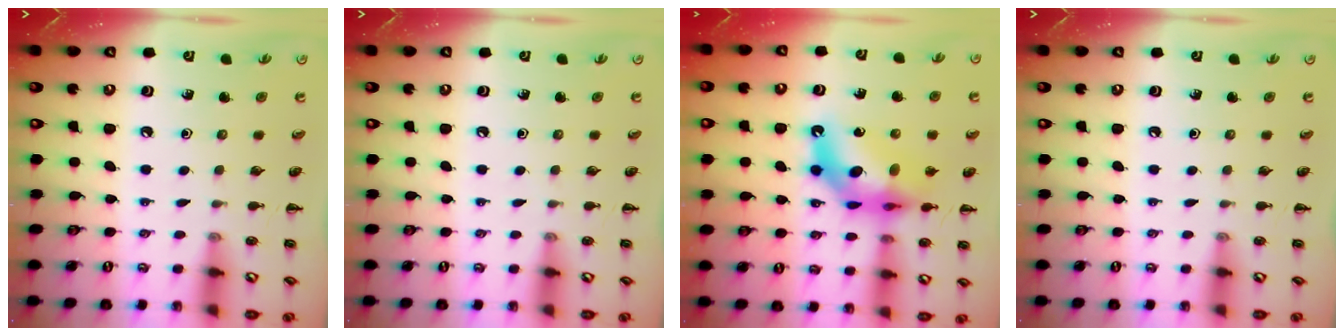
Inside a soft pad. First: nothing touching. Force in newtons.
{"total": 0.0}
{"total": 13.5, "press": 12.9, "slide": 4.0}
{"total": 0.0}